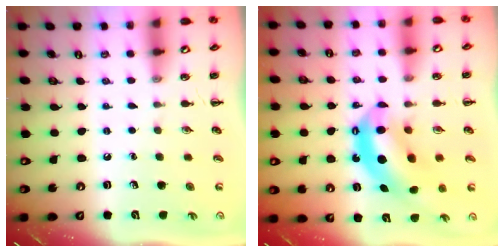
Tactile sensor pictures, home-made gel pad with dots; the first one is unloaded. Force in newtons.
{"total": 11.7, "press": 11.3, "slide": 3.0}